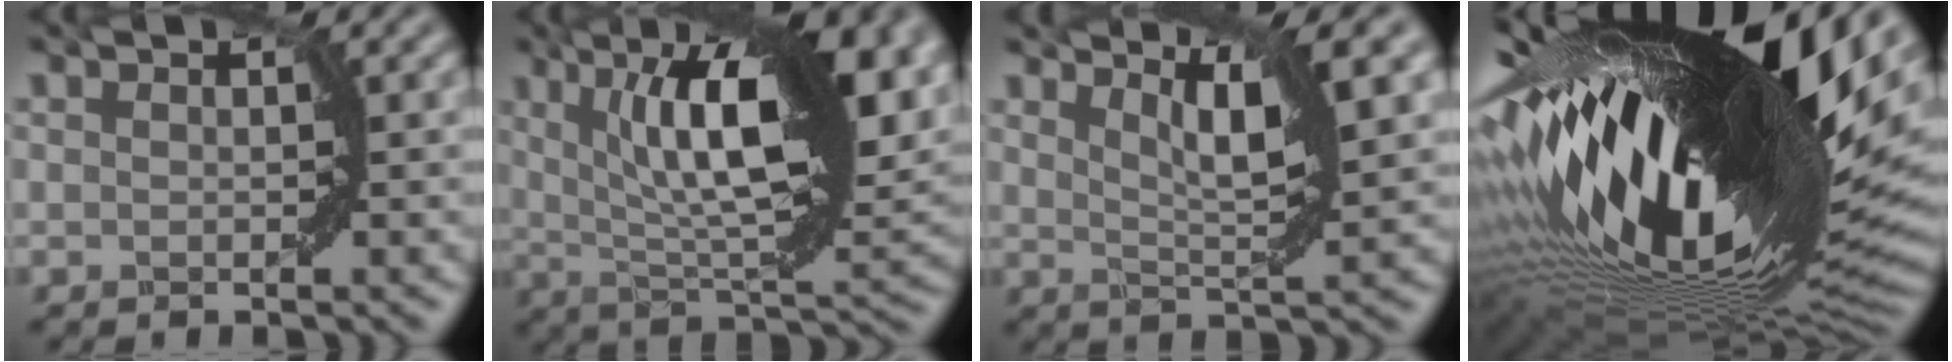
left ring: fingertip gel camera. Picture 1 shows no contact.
{"total": 15.4, "force": [5.7, 4.7, 13.5], "torque": [-0.211, 0.010, 0.093]}
{"total": 6.0, "force": [3.4, 1.0, 4.9], "torque": [-0.071, 0.007, 0.062]}
{"total": 20.1, "force": [4.0, 6.9, 18.5], "torque": [-0.318, -0.029, 0.073]}